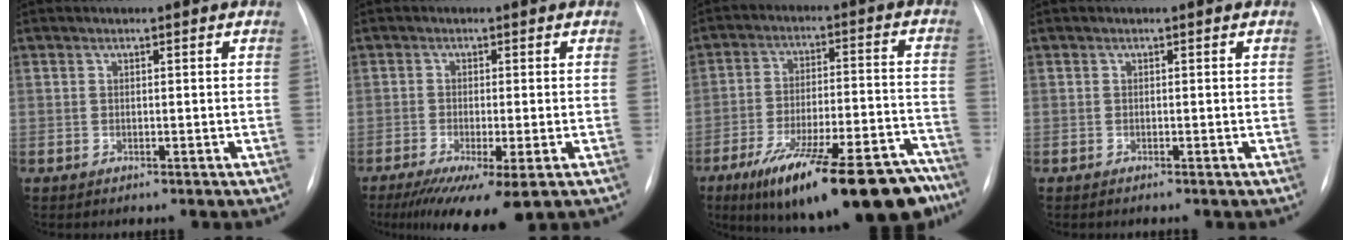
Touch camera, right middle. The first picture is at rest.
{"total": 9.5, "force": [-5.7, 1.4, 7.5], "torque": [-0.113, -0.025, -0.093]}
{"total": 24.0, "force": [-17.7, 5.0, 15.4], "torque": [-0.180, 0.012, -0.270]}
{"total": 0.0}